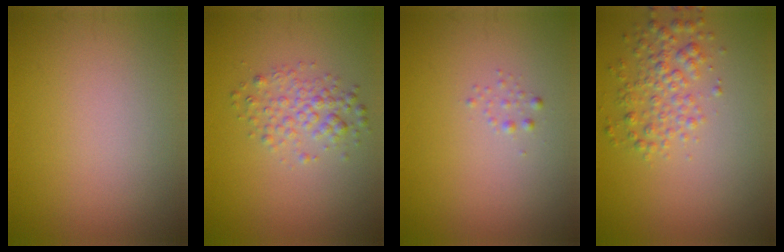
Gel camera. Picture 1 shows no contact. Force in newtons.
{"total": 2.5, "press": 2.5, "slide": 0.1}
{"total": 0.6, "press": 0.6, "slide": 0.1}
{"total": 3.0, "press": 3.0, "slide": 0.1}